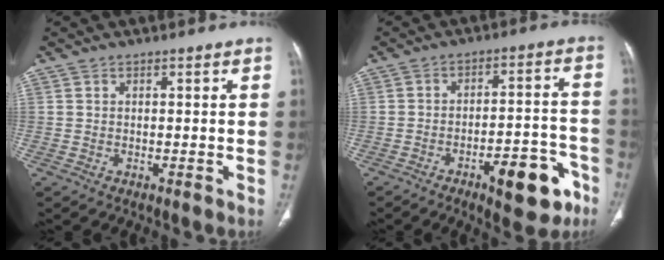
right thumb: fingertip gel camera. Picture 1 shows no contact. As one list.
[{"total": 13.0, "force": [-7.0, 4.8, 9.9], "torque": [-0.107, 0.045, -0.094]}]